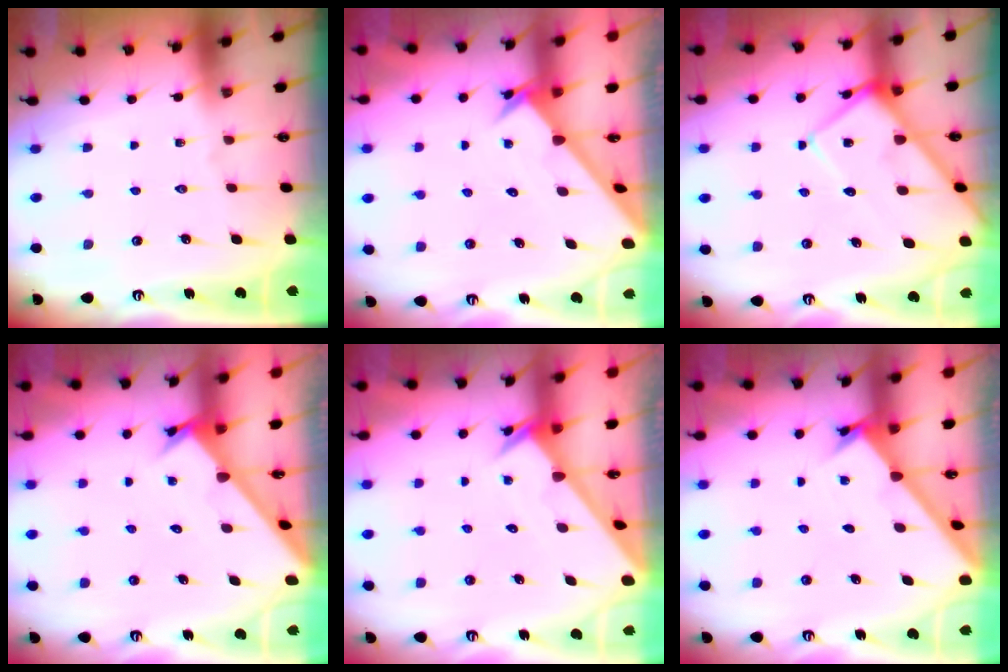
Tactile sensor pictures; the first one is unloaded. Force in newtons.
{"total": 2.6, "press": 2.6, "slide": 0.2}
{"total": 9.3, "press": 9.2, "slide": 1.0}
{"total": 2.2, "press": 2.2, "slide": 0.1}
{"total": 2.0, "press": 2.0, "slide": 0.1}
{"total": 1.7, "press": 1.7, "slide": 0.2}